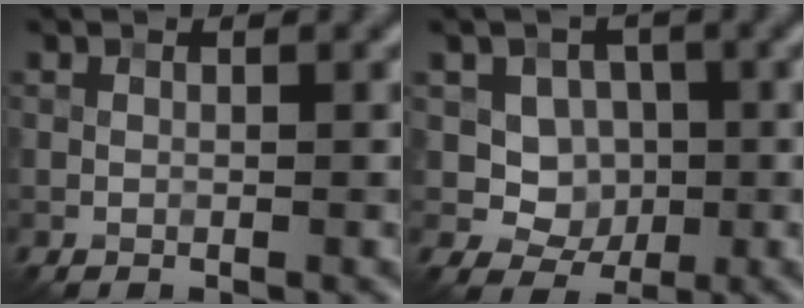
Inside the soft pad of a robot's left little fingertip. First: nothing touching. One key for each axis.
{"total": 5.3, "fx": 1.0, "fy": 4.6, "fz": 2.4, "tx": -0.029, "ty": -0.001, "tz": 0.016}